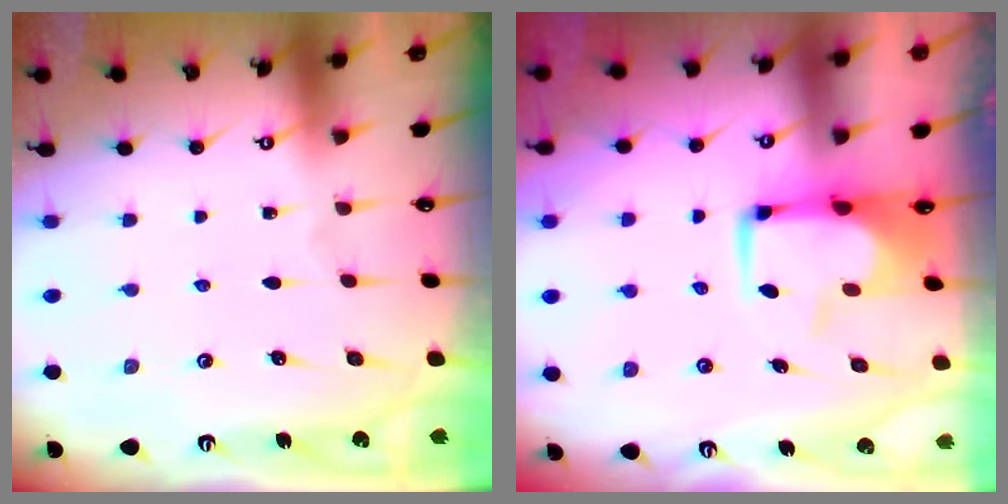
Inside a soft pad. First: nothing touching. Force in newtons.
{"total": 0.9, "press": 0.1, "slide": 0.9}